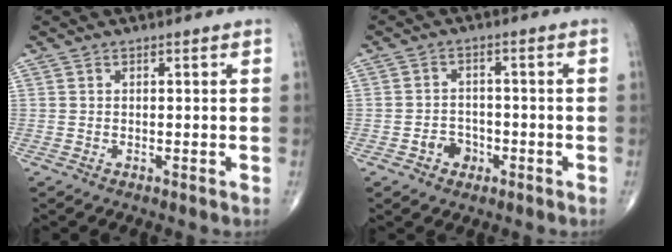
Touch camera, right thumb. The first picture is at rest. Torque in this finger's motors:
{"motor_torque": [0.64, 0.46, 0.06, -0.32, 0.00]}